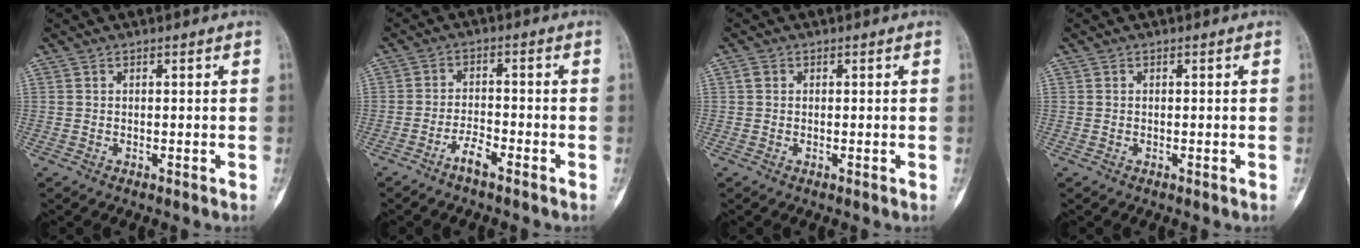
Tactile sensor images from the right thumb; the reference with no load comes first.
{"total": 3.9, "force": [-2.9, 0.8, 2.5], "torque": [-0.048, 0.019, -0.058]}
{"total": 1.1, "force": [0.4, 0.9, 0.5], "torque": [-0.006, 0.003, 0.006]}
{"total": 0.0}